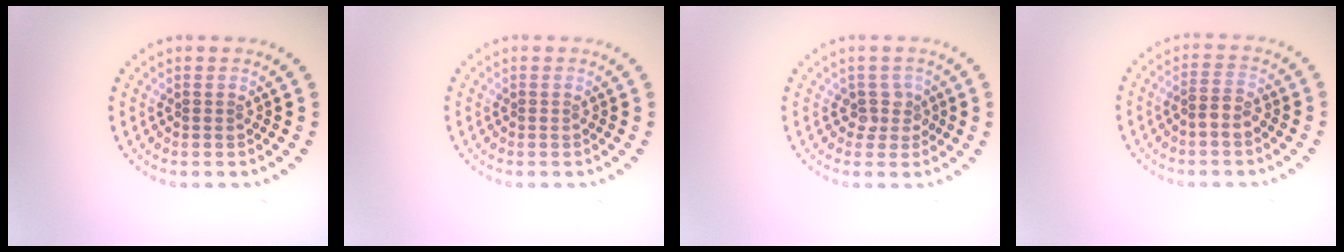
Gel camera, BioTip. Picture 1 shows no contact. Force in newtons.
{"total": 0.0}
{"total": 1.7, "press": 1.2, "slide": 1.1}
{"total": 1.7, "press": 1.6, "slide": 0.7}